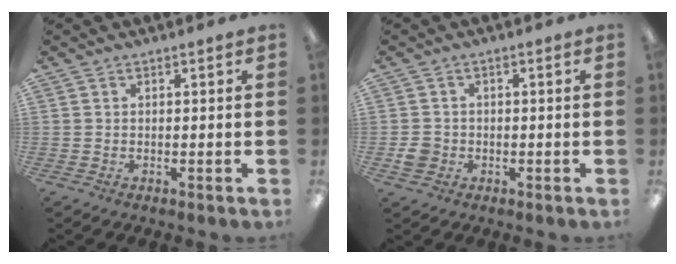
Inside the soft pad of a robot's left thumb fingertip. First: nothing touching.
{"total": 3.2, "force": [-0.9, 2.9, 1.1], "torque": [-0.008, 0.001, -0.018]}